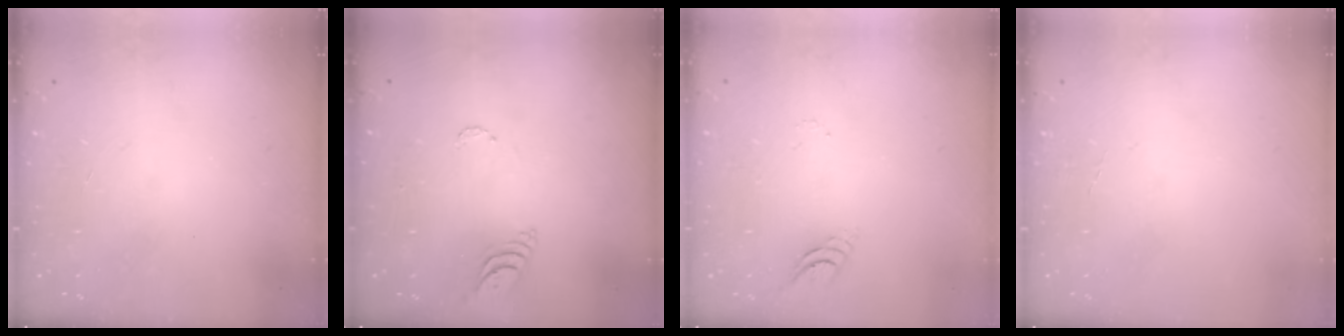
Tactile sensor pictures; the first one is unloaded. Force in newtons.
{"total": 6.3, "press": 6.2, "slide": 0.6}
{"total": 4.0, "press": 4.0, "slide": 0.3}
{"total": 3.1, "press": 3.1, "slide": 0.2}